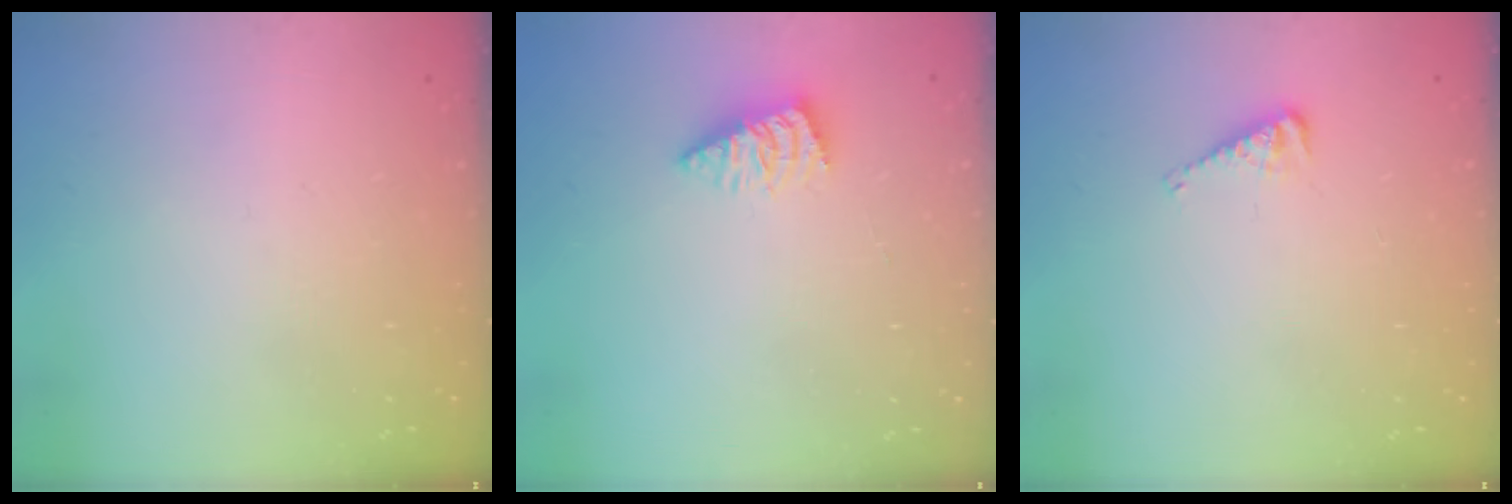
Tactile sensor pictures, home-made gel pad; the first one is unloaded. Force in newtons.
{"total": 1.7, "press": 1.7, "slide": 0.1}
{"total": 4.1, "press": 4.1, "slide": 0.5}